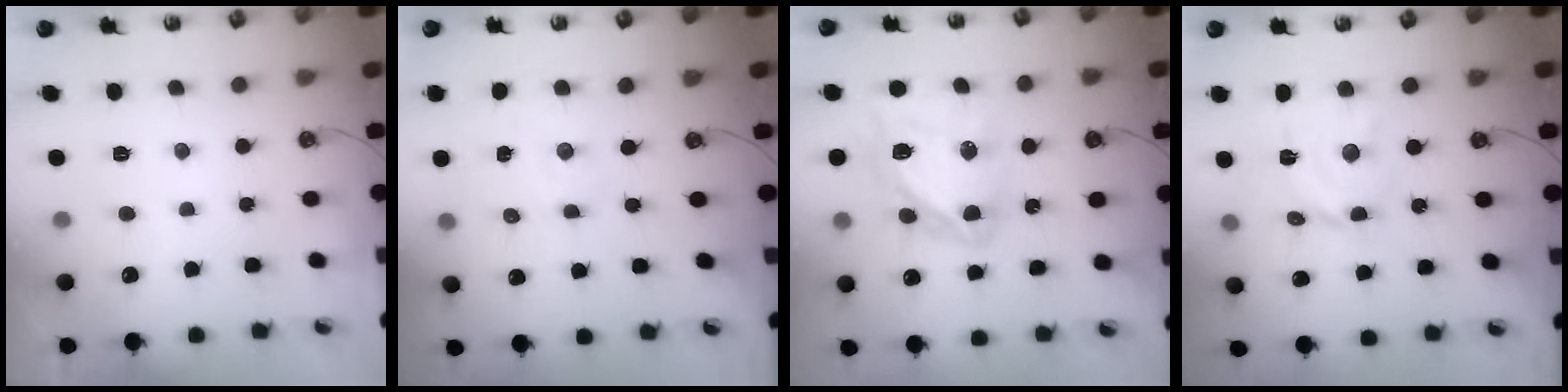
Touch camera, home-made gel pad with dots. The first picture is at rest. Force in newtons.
{"total": 1.9, "press": 1.9, "slide": 0.3}
{"total": 15.7, "press": 15.6, "slide": 1.7}
{"total": 10.9, "press": 10.9, "slide": 0.8}